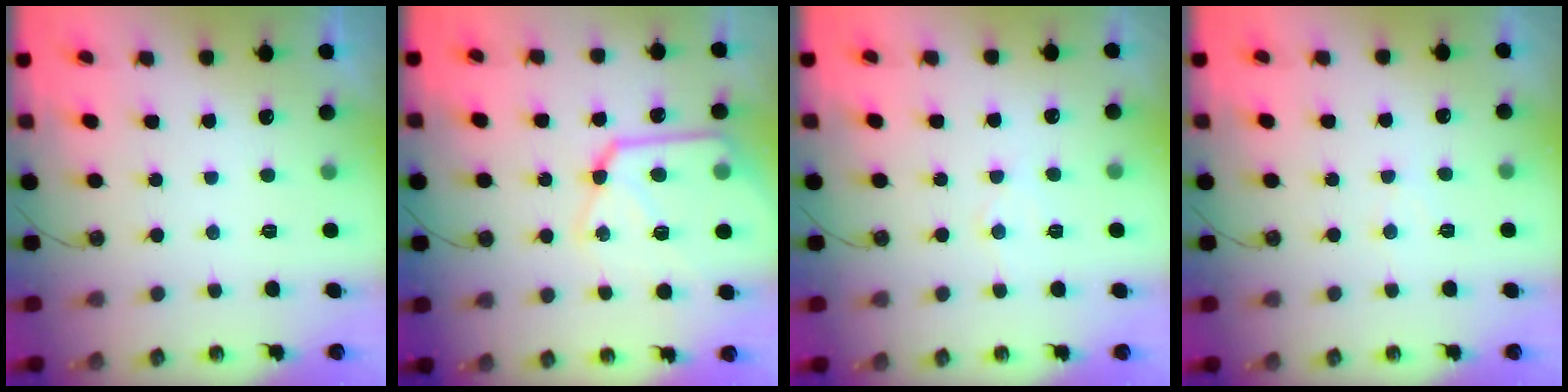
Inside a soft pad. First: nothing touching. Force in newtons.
{"total": 16.4, "press": 16.4, "slide": 1.5}
{"total": 5.9, "press": 5.8, "slide": 0.7}
{"total": 4.9, "press": 4.9, "slide": 0.3}